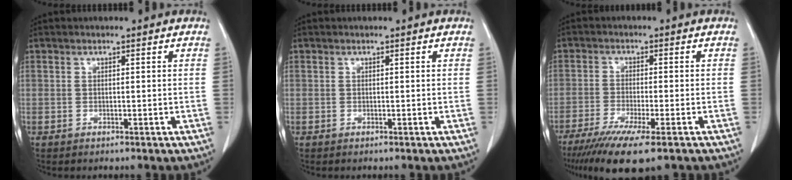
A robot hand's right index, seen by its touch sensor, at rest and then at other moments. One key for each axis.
{"total": 0.0}
{"total": 10.8, "fx": -7.4, "fy": 1.1, "fz": 7.7, "tx": -0.125, "ty": -0.025, "tz": -0.117}